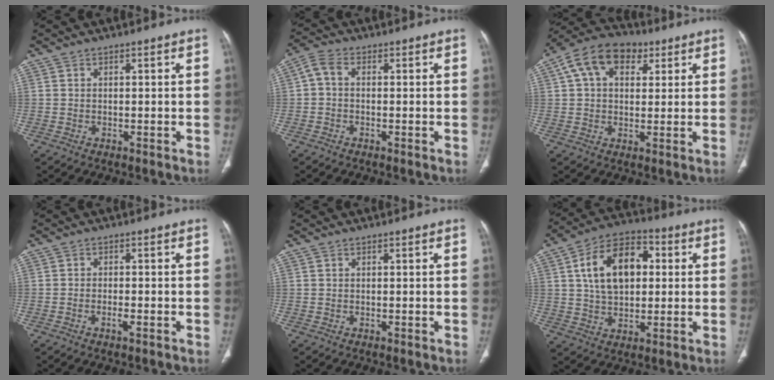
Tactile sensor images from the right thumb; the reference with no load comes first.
{"total": 3.3, "force": [-0.2, 2.0, 2.6], "torque": [-0.051, 0.010, -0.013]}
{"total": 12.6, "force": [4.7, 8.4, 8.1], "torque": [-0.124, 0.018, 0.073]}
{"total": 1.6, "force": [-0.9, 0.5, 1.2], "torque": [-0.024, 0.007, -0.015]}
{"total": 0.0}
{"total": 15.1, "force": [3.1, 9.5, 11.4], "torque": [-0.170, 0.014, 0.047]}